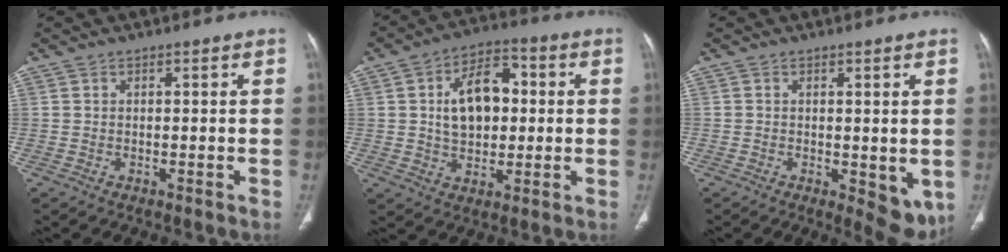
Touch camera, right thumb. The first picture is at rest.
{"total": 12.9, "force": [1.5, 8.4, 9.6], "torque": [-0.128, 0.018, 0.022]}
{"total": 6.6, "force": [-1.1, 3.0, 5.8], "torque": [-0.049, -0.013, -0.007]}